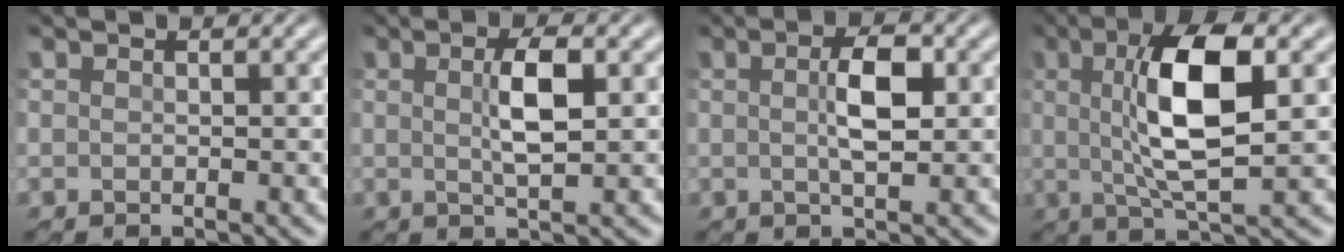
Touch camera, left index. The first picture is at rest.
{"total": 3.2, "force": [0.6, 0.5, 3.1], "torque": [-0.070, 0.004, 0.012]}
{"total": 3.3, "force": [0.4, 0.9, 3.1], "torque": [-0.070, 0.006, 0.006]}
{"total": 7.7, "force": [1.3, 2.0, 7.4], "torque": [-0.136, 0.008, 0.020]}